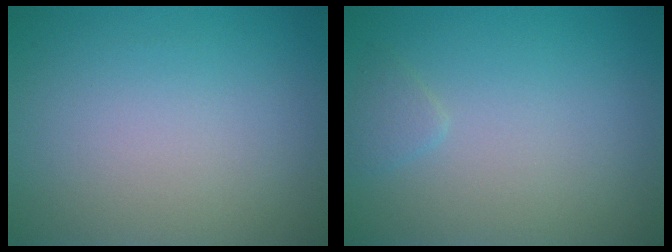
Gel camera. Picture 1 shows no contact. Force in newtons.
{"total": 0.9, "press": 0.9, "slide": 0.1}